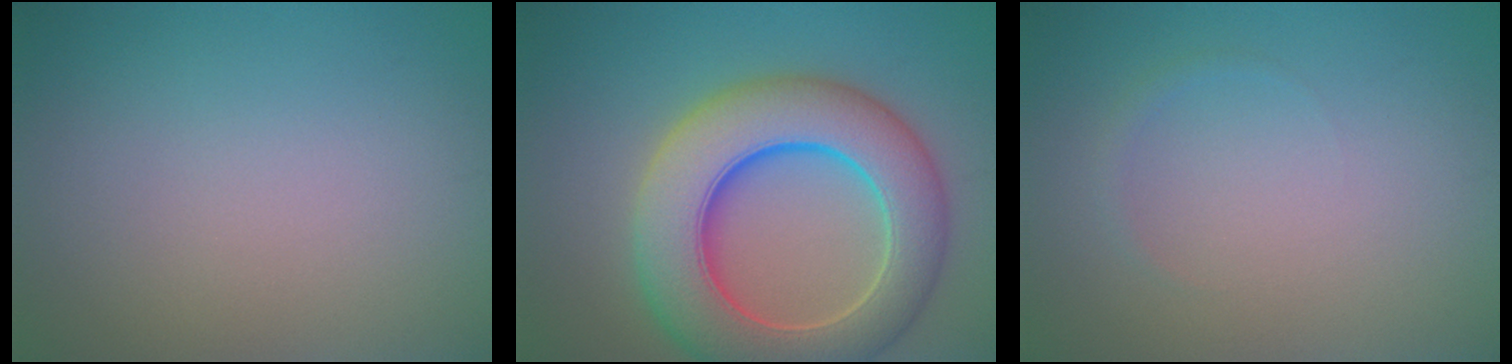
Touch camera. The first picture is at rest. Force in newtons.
{"total": 11.3, "press": 11.3, "slide": 0.4}
{"total": 0.7, "press": 0.7, "slide": 0.1}